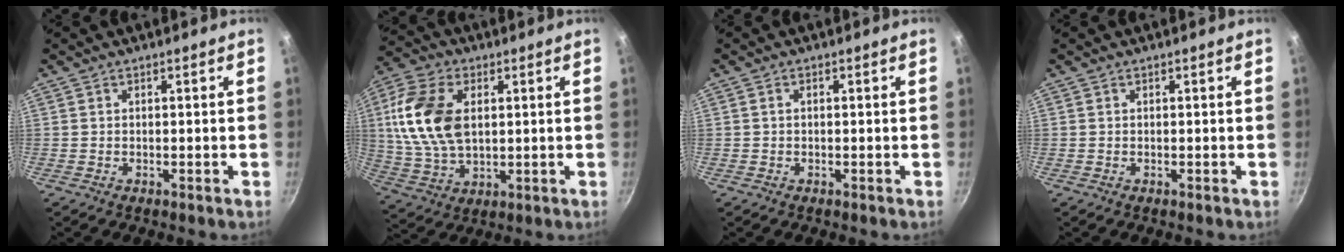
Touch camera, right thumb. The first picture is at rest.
{"total": 16.0, "force": [2.8, 10.0, 12.2], "torque": [-0.229, -0.001, 0.054]}
{"total": 0.7, "force": [0.0, 0.4, 0.5], "torque": [-0.010, 0.006, 0.000]}
{"total": 0.0}